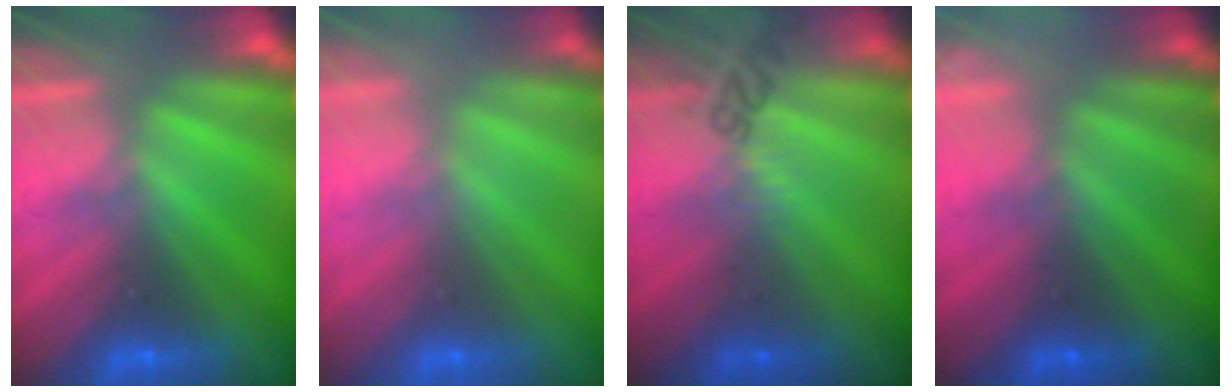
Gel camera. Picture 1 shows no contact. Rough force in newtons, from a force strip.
{"total": 2.7}
{"total": 2.4}
{"total": 2.1}